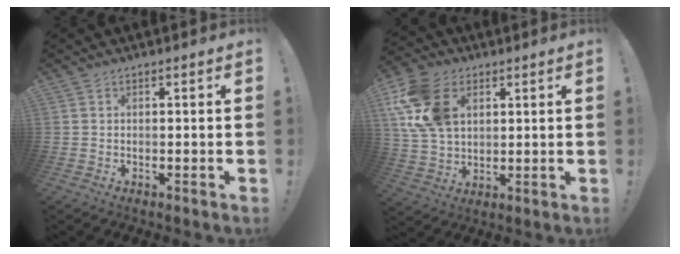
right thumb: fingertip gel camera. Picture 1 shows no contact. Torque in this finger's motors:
{"motor_torque": [1.37, 3.49, 1.90, 0.55, 0.23]}